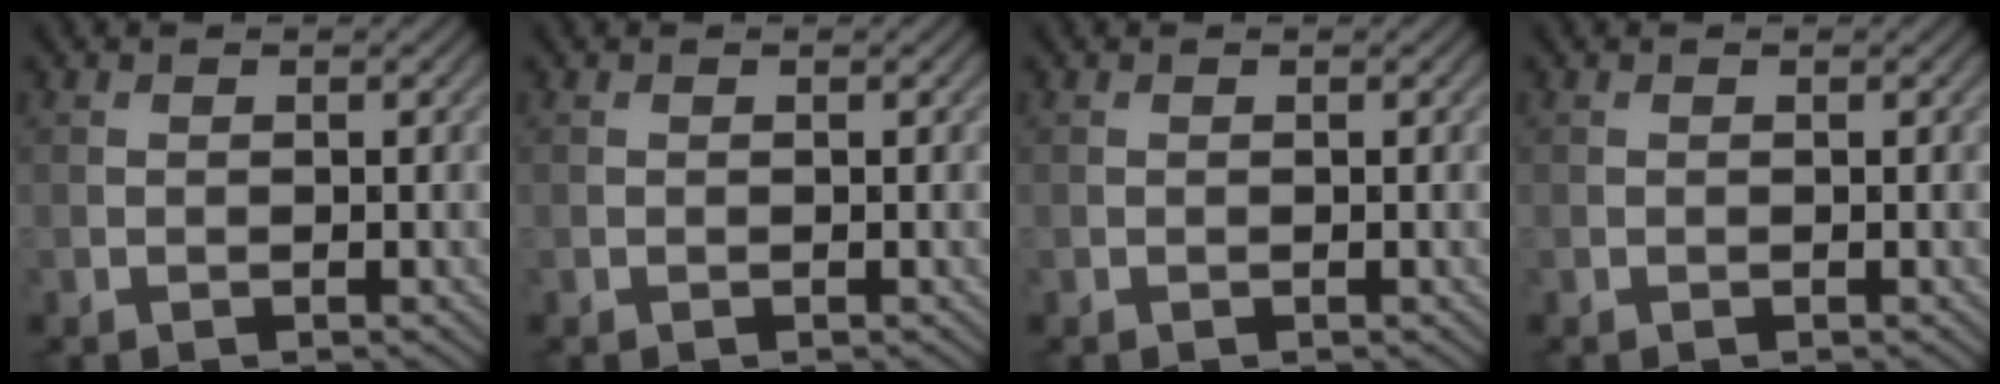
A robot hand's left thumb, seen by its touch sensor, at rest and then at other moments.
{"total": 0.0}
{"total": 0.0}
{"total": 0.0}